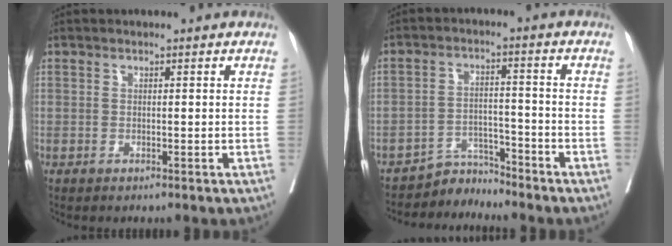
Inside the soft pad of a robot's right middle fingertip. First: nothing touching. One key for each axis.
{"total": 4.4, "fx": -4.2, "fy": 0.6, "fz": -0.9, "tx": 0.023, "ty": 0.007, "tz": -0.072}